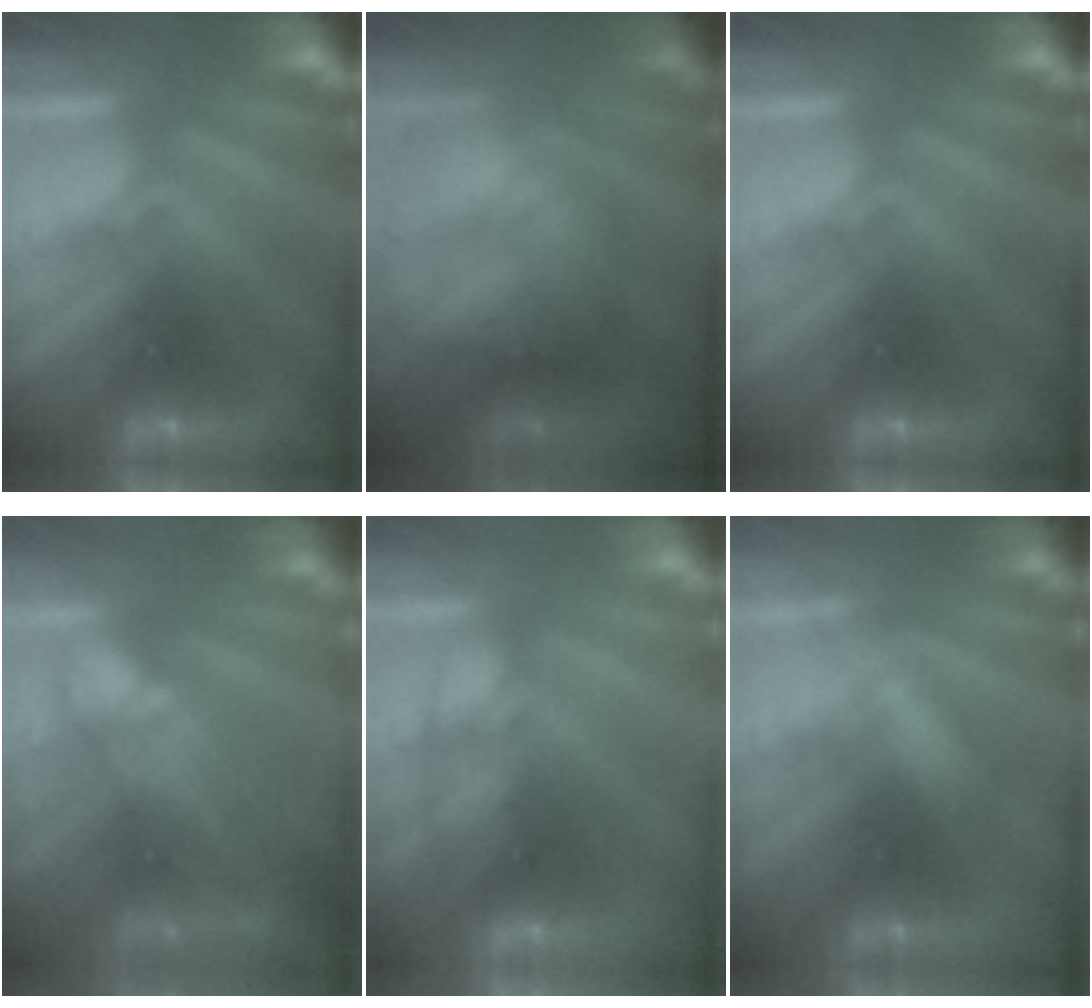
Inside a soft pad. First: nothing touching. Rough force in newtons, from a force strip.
{"total": 9.5}
{"total": 0.0}
{"total": 9.4}
{"total": 1.6}
{"total": 2.7}